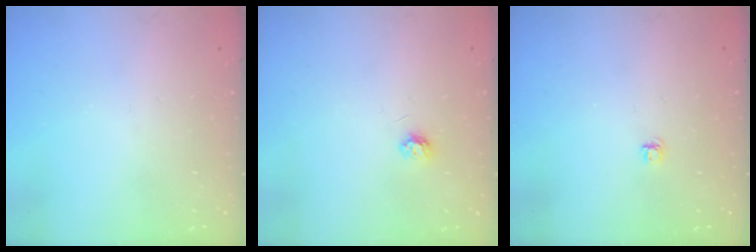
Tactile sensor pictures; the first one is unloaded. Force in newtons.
{"total": 3.5, "press": 3.5, "slide": 0.5}
{"total": 4.1, "press": 4.1, "slide": 0.5}